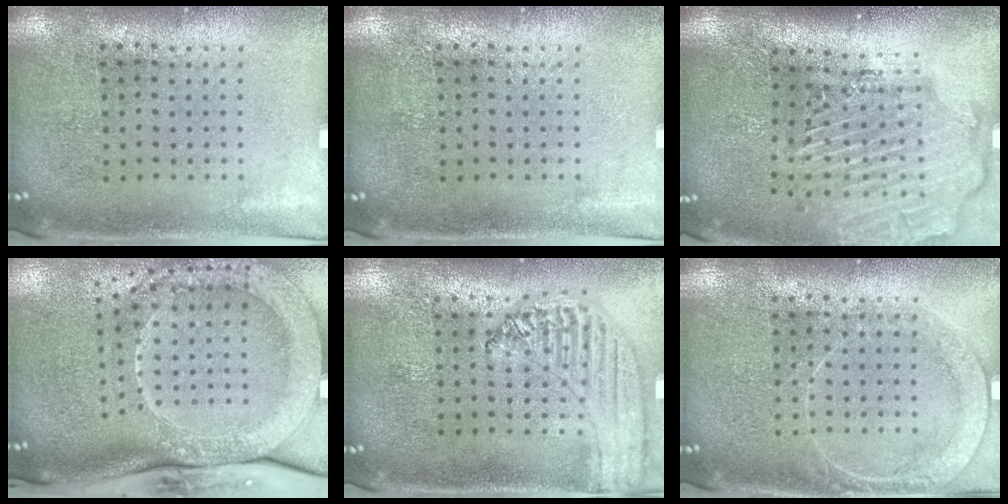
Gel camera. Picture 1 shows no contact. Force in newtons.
{"total": 0.0}
{"total": 2.8, "press": 2.3, "slide": 1.7}
{"total": 3.1, "press": 2.2, "slide": 2.2}
{"total": 1.2, "press": 1.2, "slide": 0.2}
{"total": 1.7, "press": 1.7, "slide": 0.3}